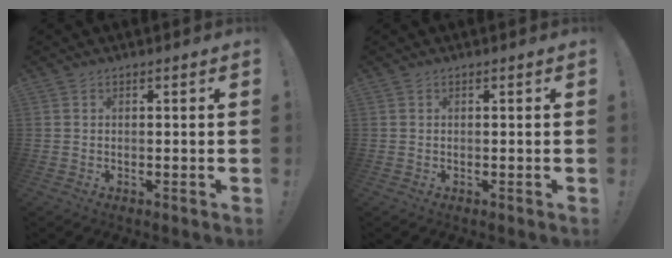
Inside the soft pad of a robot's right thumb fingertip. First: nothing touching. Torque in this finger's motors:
{"motor_torque": [-0.10, 0.10, 0.09, -0.04, 0.00]}